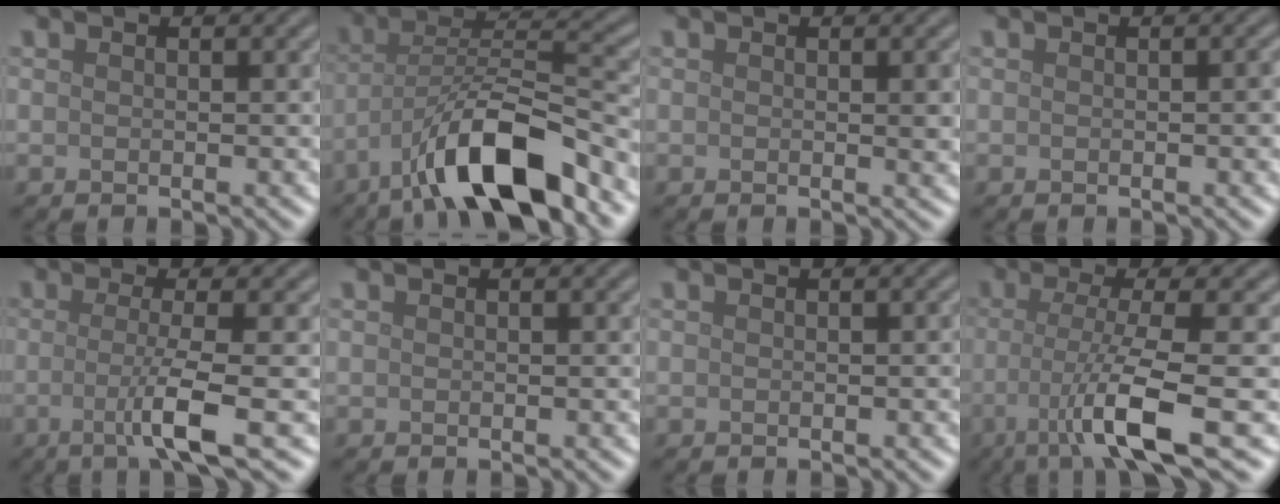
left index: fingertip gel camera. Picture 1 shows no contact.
{"total": 9.7, "force": [-6.3, 2.4, 7.1], "torque": [-0.116, 0.015, -0.112]}
{"total": 1.3, "force": [0.1, 0.2, 1.2], "torque": [-0.015, -0.002, 0.001]}
{"total": 0.9, "force": [-0.2, 0.1, 0.8], "torque": [-0.010, 0.002, 0.000]}
{"total": 4.8, "force": [-1.0, 0.8, 4.6], "torque": [-0.076, -0.012, -0.028]}
{"total": 0.0}
{"total": 0.7, "force": [-0.1, 0.1, 0.6], "torque": [-0.007, 0.002, -0.001]}
{"total": 7.1, "force": [-2.3, 0.9, 6.7], "torque": [-0.114, -0.006, -0.049]}